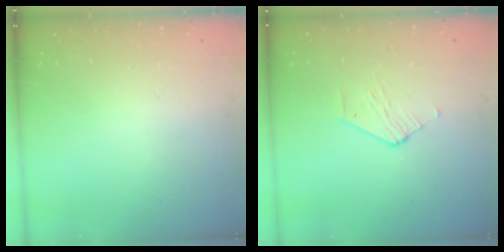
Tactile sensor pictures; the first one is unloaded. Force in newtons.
{"total": 2.8, "press": 2.8, "slide": 0.2}